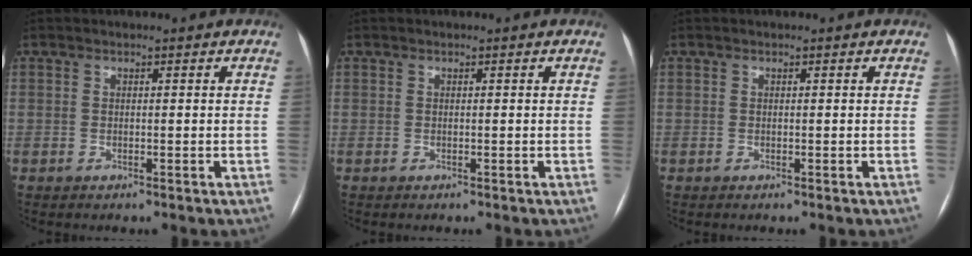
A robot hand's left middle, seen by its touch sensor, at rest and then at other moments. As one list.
[{"total": 0.0}, {"total": 0.0}]